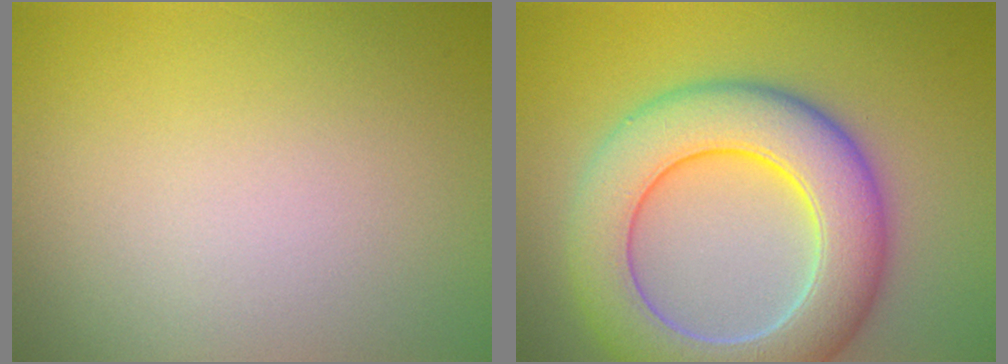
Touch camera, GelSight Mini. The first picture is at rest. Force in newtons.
{"total": 9.0, "press": 9.0, "slide": 0.5}